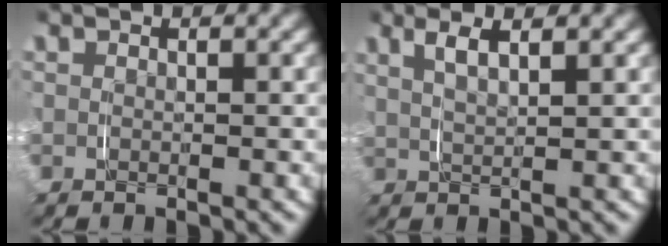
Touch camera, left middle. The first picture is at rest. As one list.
[{"total": 3.0, "force": [1.7, 0.9, 2.2], "torque": [-0.043, 0.001, 0.033]}]